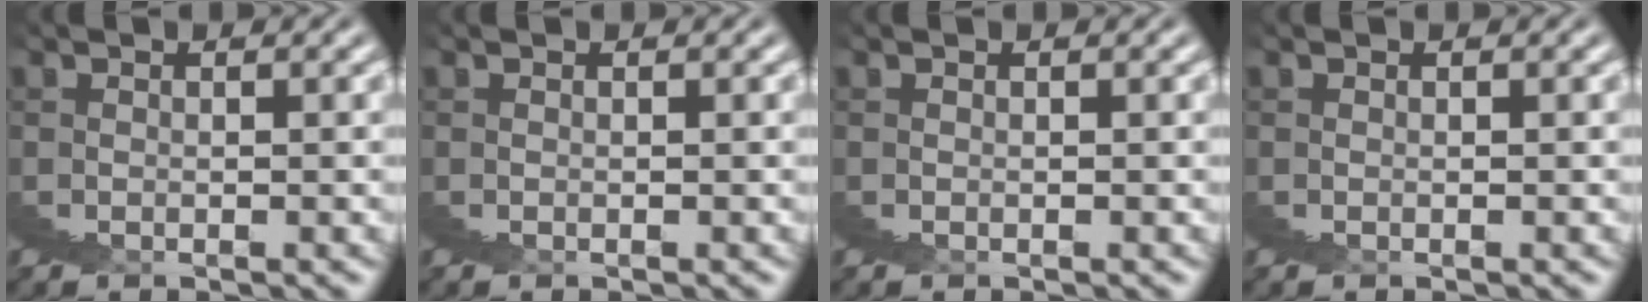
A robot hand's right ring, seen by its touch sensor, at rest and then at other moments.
{"total": 0.0}
{"total": 0.0}
{"total": 0.0}